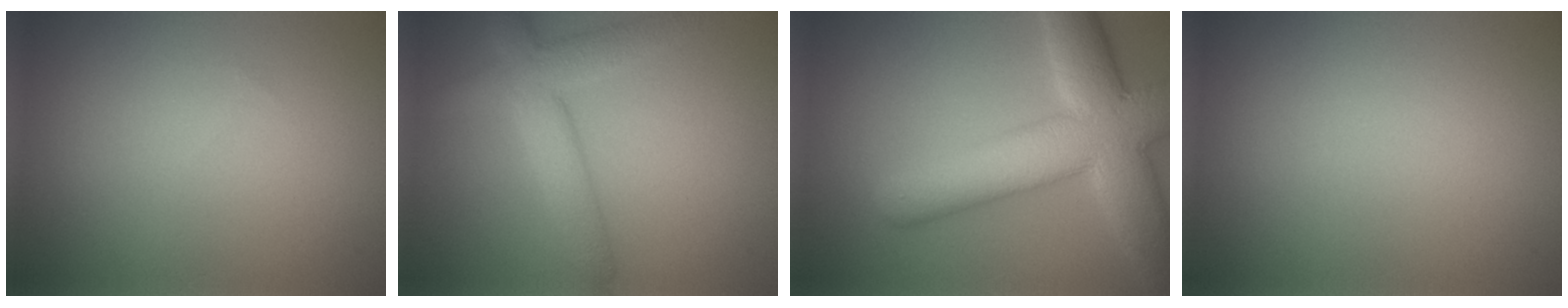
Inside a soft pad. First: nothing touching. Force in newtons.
{"total": 4.9, "press": 4.9, "slide": 0.3}
{"total": 10.3, "press": 10.3, "slide": 0.7}
{"total": 0.0}